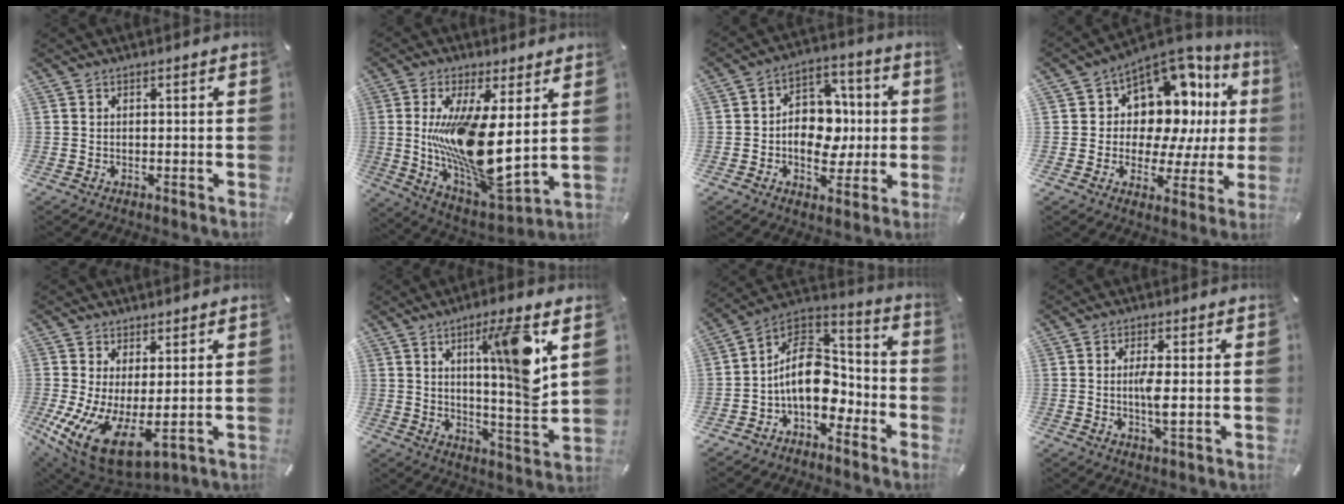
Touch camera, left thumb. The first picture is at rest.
{"total": 18.6, "force": [3.3, 6.1, 17.2], "torque": [-0.336, -0.051, 0.060]}
{"total": 10.8, "force": [-1.2, 9.0, 5.8], "torque": [-0.075, 0.012, -0.015]}
{"total": 12.7, "force": [5.9, 8.9, 6.9], "torque": [-0.084, -0.077, 0.102]}
{"total": 11.1, "force": [-0.8, 5.5, 9.6], "torque": [-0.193, -0.026, -0.001]}
{"total": 14.9, "force": [6.2, 1.9, 13.4], "torque": [-0.207, -0.029, 0.091]}
{"total": 13.7, "force": [-3.3, 10.0, 8.8], "torque": [-0.158, 0.008, -0.062]}
{"total": 4.6, "force": [0.1, 1.0, 4.5], "torque": [-0.092, -0.009, 0.000]}